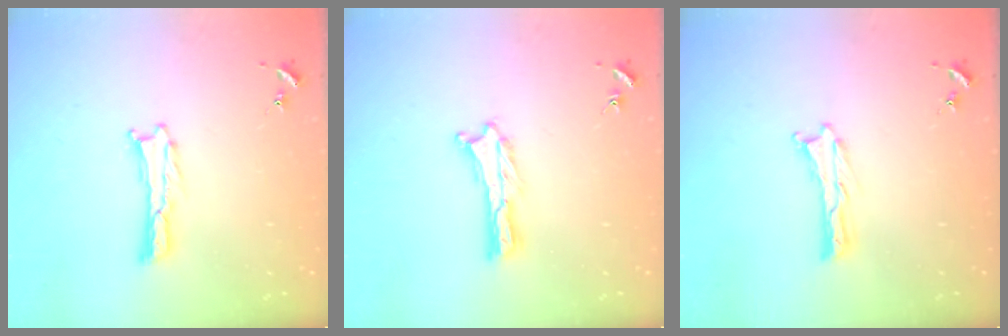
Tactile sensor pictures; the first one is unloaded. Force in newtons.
{"total": 0.6, "press": 0.6, "slide": 0.2}
{"total": 0.0}